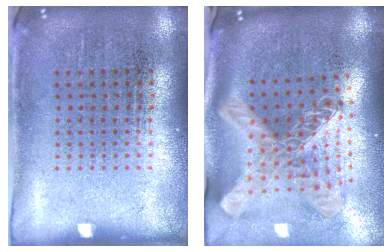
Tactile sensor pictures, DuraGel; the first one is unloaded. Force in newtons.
{"total": 3.0, "press": 2.0, "slide": 2.2}